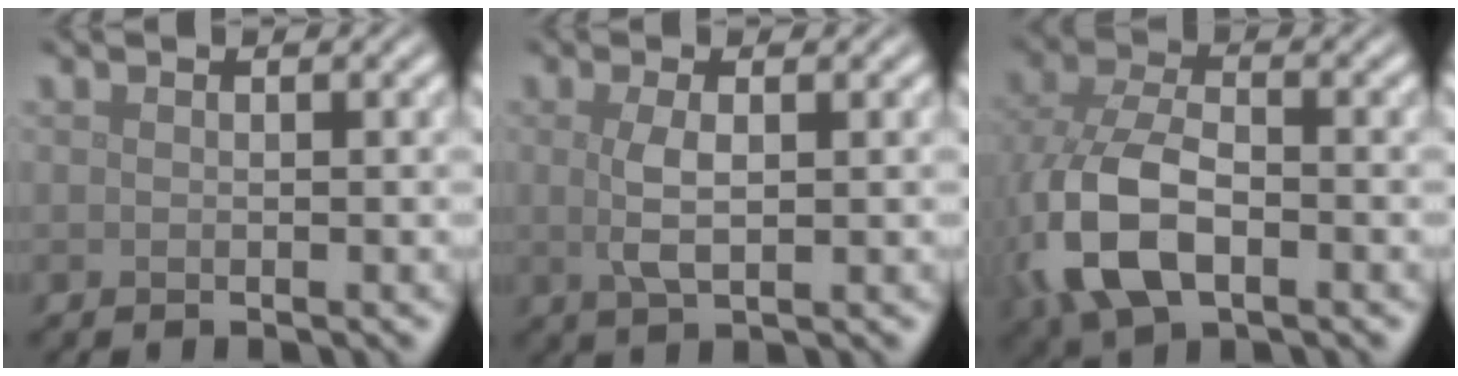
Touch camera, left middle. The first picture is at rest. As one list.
[{"total": 2.6, "force": [0.3, 0.9, 2.5], "torque": [-0.055, 0.000, 0.004]}, {"total": 8.9, "force": [-2.5, 5.1, 6.9], "torque": [-0.171, -0.009, -0.058]}]